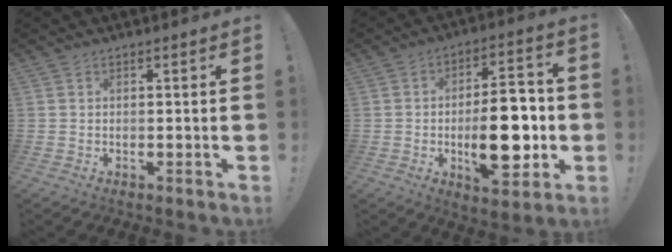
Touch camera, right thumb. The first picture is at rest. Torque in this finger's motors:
{"motor_torque": [2.48, 2.53, 1.34, 0.54, 0.16]}